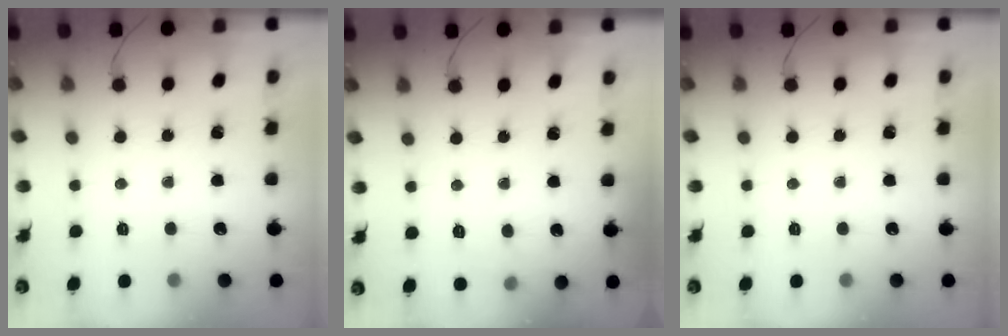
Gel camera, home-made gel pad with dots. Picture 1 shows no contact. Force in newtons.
{"total": 6.3, "press": 6.1, "slide": 1.5}
{"total": 0.0}